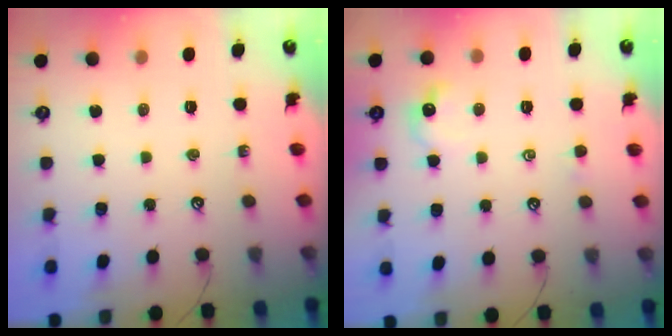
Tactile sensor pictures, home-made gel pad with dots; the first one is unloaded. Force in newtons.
{"total": 1.9, "press": 1.9, "slide": 0.5}